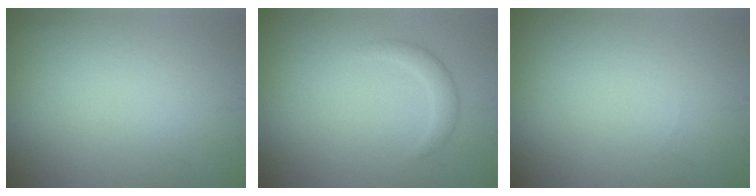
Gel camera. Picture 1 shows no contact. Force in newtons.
{"total": 1.6, "press": 1.6, "slide": 0.1}
{"total": 0.0}